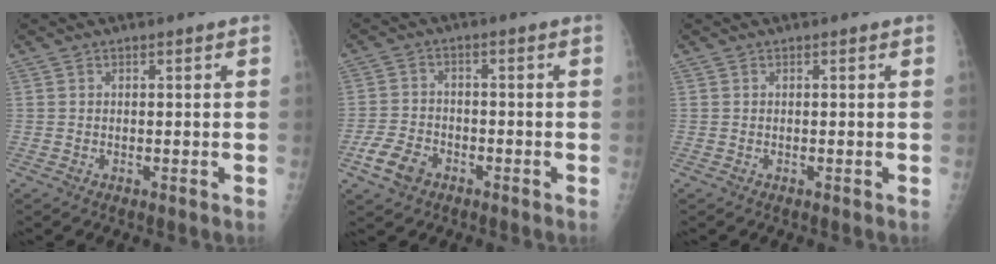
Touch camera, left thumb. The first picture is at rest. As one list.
[{"total": 5.8, "force": [-3.1, 4.0, 2.8], "torque": [-0.052, 0.016, -0.056]}, {"total": 0.0}]